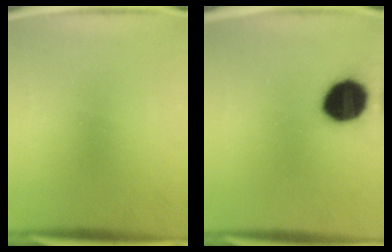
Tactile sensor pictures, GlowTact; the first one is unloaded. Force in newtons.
{"total": 15.0}